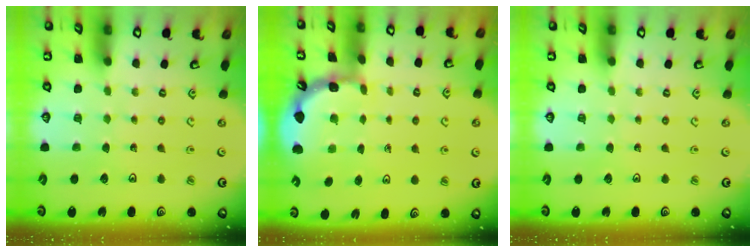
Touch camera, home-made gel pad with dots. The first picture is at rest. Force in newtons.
{"total": 2.0, "press": 2.0, "slide": 0.4}
{"total": 0.0}